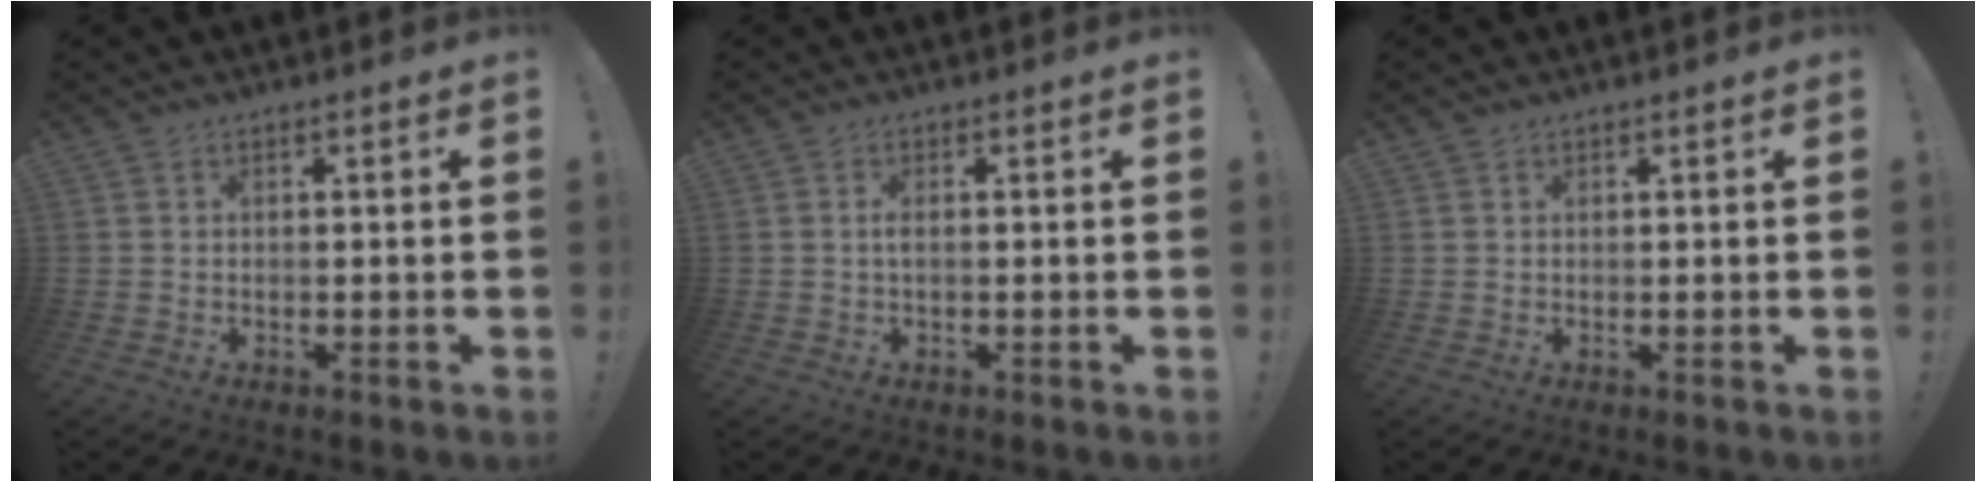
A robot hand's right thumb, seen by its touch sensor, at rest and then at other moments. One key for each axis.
{"total": 1.2, "fx": -0.1, "fy": 0.2, "fz": 1.2, "tx": -0.023, "ty": 0.002, "tz": -0.003}
{"total": 0.7, "fx": 0.5, "fy": 0.3, "fz": -0.1, "tx": 0.007, "ty": -0.002, "tz": 0.010}